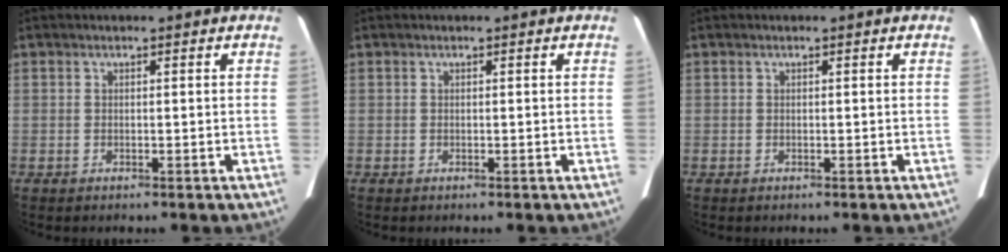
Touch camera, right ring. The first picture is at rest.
{"total": 0.0}
{"total": 0.0}